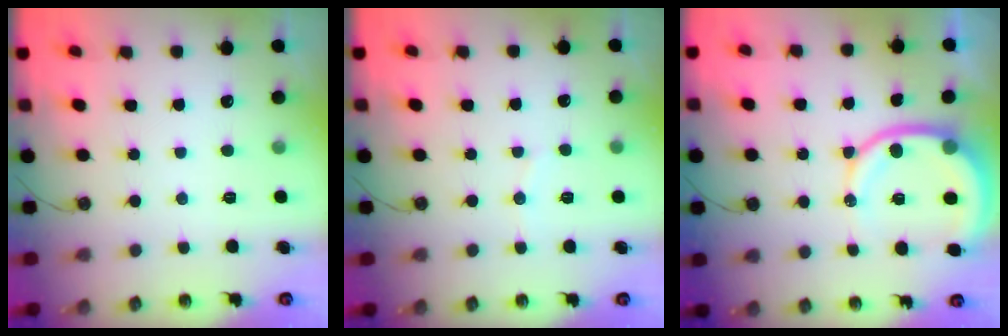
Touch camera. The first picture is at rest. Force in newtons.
{"total": 4.0, "press": 4.0, "slide": 0.4}
{"total": 11.7, "press": 11.6, "slide": 1.4}